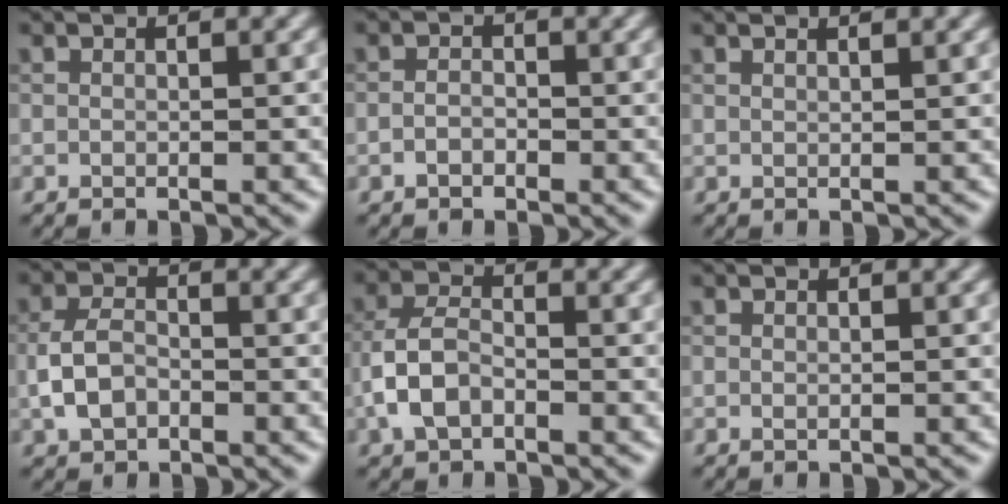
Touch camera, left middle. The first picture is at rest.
{"total": 1.1, "force": [-0.6, 0.8, 0.5], "torque": [-0.012, 0.003, -0.014]}
{"total": 1.9, "force": [1.4, 0.7, 1.0], "torque": [0.001, -0.002, 0.003]}
{"total": 3.0, "force": [-1.0, 2.0, 2.0], "torque": [-0.040, 0.003, -0.024]}
{"total": 3.8, "force": [-1.5, 2.3, 2.6], "torque": [-0.056, 0.006, -0.037]}
{"total": 0.0}